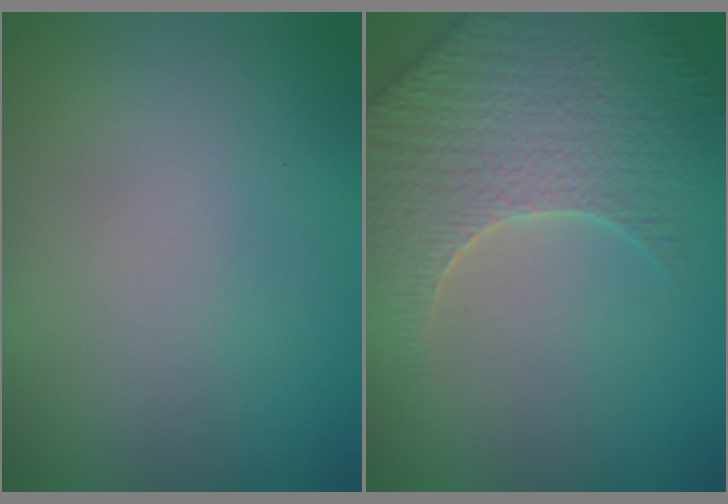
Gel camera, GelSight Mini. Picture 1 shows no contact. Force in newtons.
{"total": 4.9, "press": 4.7, "slide": 1.1}